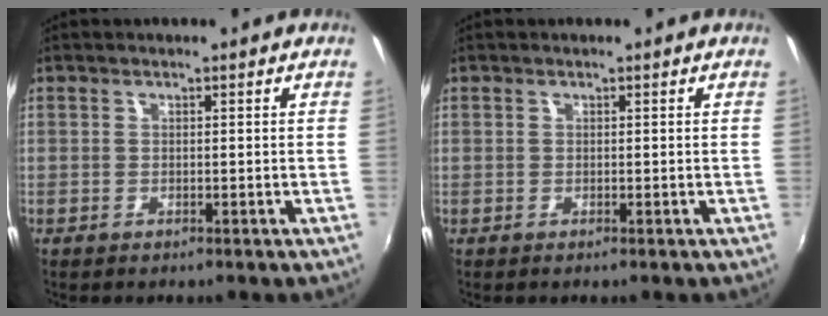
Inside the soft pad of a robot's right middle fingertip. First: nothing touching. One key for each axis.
{"total": 0.0}